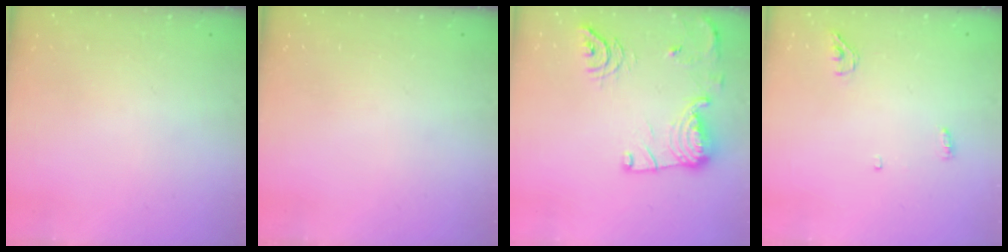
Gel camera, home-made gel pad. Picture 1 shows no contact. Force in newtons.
{"total": 0.0}
{"total": 16.1, "press": 15.5, "slide": 4.2}
{"total": 3.8, "press": 3.5, "slide": 1.4}